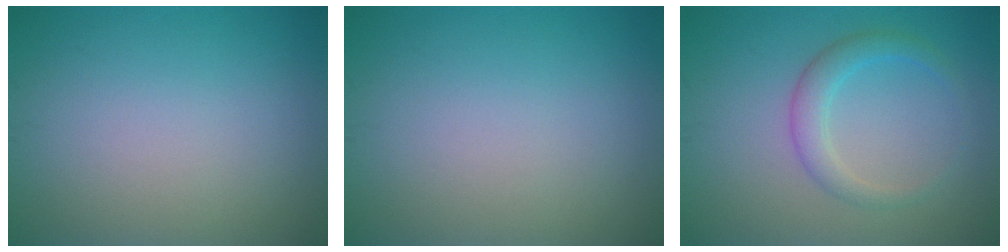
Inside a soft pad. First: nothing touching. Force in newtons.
{"total": 0.0}
{"total": 2.6, "press": 2.6, "slide": 0.1}